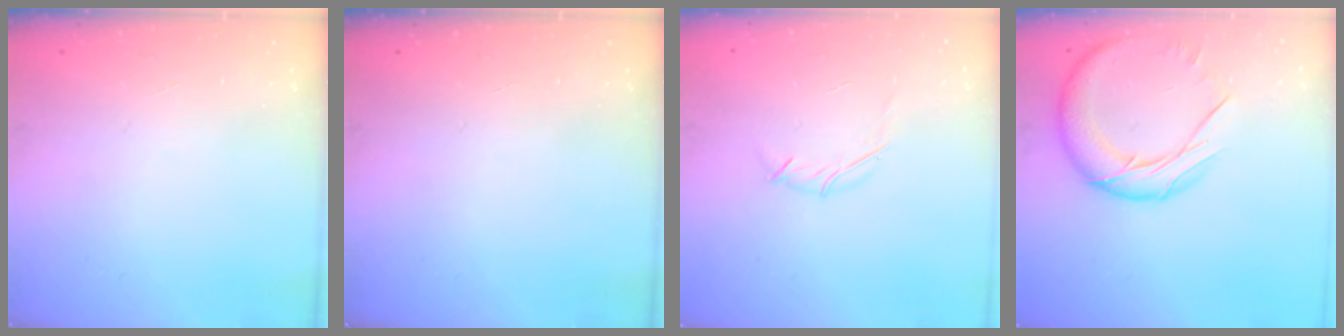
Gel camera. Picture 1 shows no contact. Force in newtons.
{"total": 0.0}
{"total": 3.8, "press": 3.7, "slide": 0.8}
{"total": 15.2, "press": 15.1, "slide": 1.6}